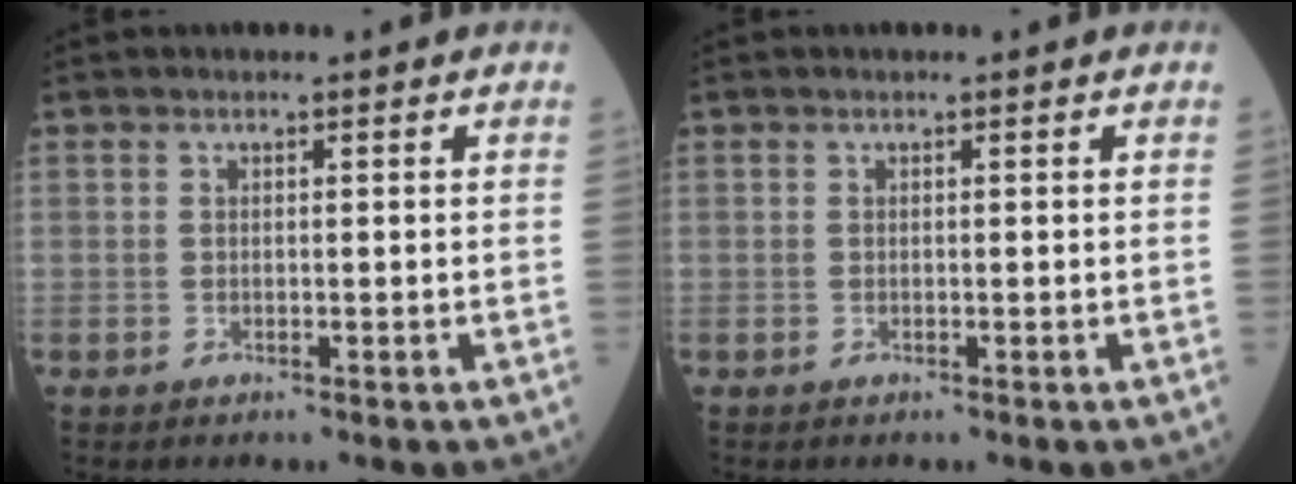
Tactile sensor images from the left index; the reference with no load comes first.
{"total": 0.0}